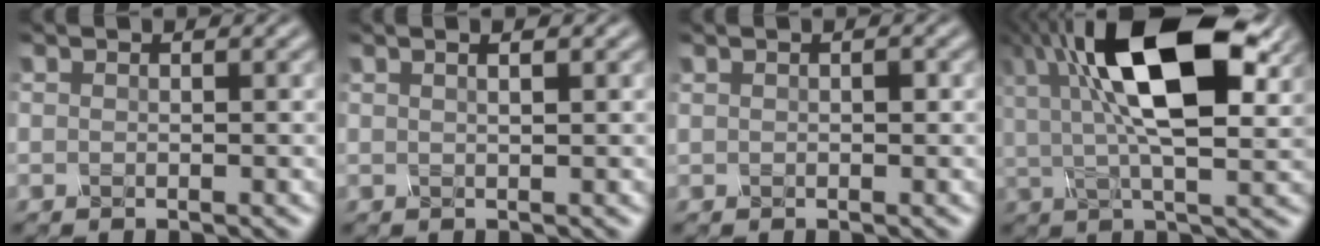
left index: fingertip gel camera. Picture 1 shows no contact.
{"total": 2.4, "force": [1.3, 1.0, 1.7], "torque": [-0.009, 0.010, -0.005]}
{"total": 0.7, "force": [0.2, 0.4, 0.5], "torque": [-0.009, 0.002, 0.003]}
{"total": 14.0, "force": [5.0, 5.2, 12.0], "torque": [-0.198, 0.010, 0.074]}